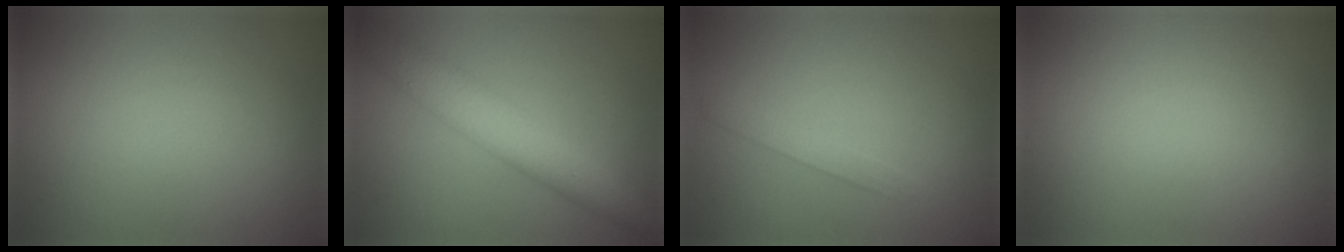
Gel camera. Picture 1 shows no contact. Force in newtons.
{"total": 5.2, "press": 5.2, "slide": 0.0}
{"total": 1.3, "press": 1.3, "slide": 0.1}
{"total": 0.0}